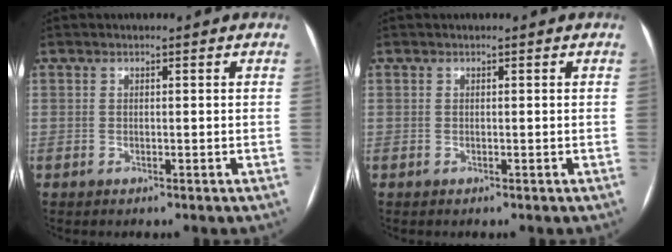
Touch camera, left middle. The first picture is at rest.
{"total": 0.0}